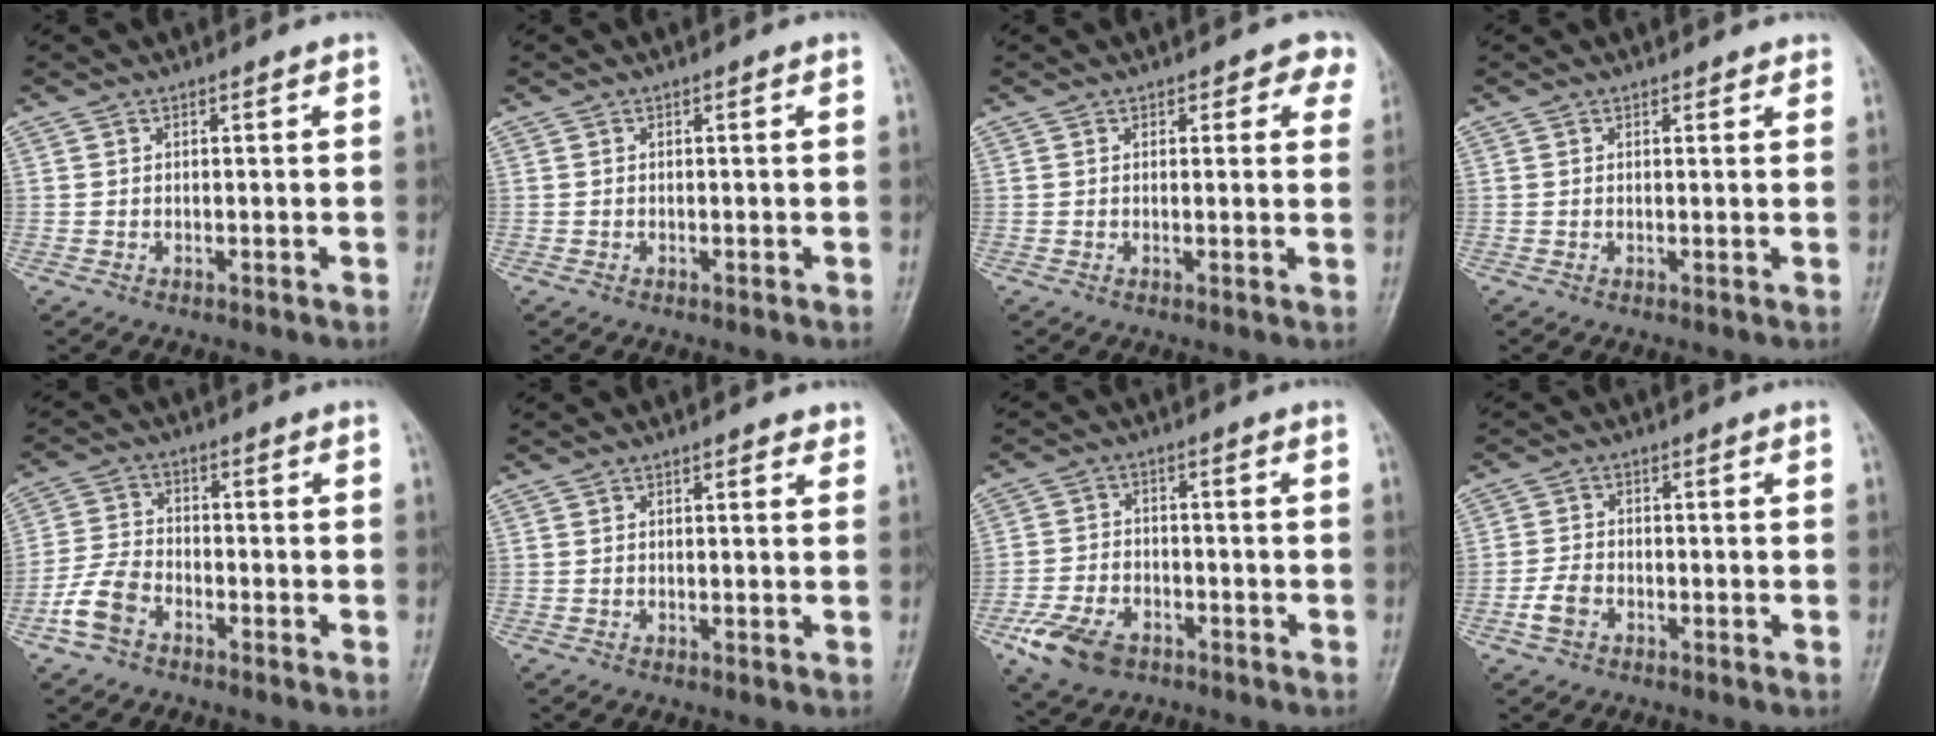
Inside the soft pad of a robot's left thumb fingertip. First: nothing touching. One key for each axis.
{"total": 0.0}
{"total": 4.0, "fx": 2.4, "fy": 2.5, "fz": 2.0, "tx": 0.018, "ty": -0.006, "tz": 0.016}
{"total": 1.1, "fx": 0.8, "fy": 0.6, "fz": 0.3, "tx": 0.005, "ty": -0.006, "tz": 0.006}
{"total": 6.5, "fx": -3.8, "fy": 4.0, "fz": 3.4, "tx": -0.072, "ty": 0.020, "tz": -0.081}
{"total": 1.7, "fx": 1.1, "fy": 0.8, "fz": 1.0, "tx": -0.004, "ty": -0.003, "tz": 0.010}
{"total": 9.2, "fx": -5.0, "fy": 5.9, "fz": 5.0, "tx": -0.093, "ty": 0.015, "tz": -0.088}
{"total": 3.7, "fx": -1.9, "fy": 2.5, "fz": 1.9, "tx": -0.041, "ty": 0.009, "tz": -0.039}